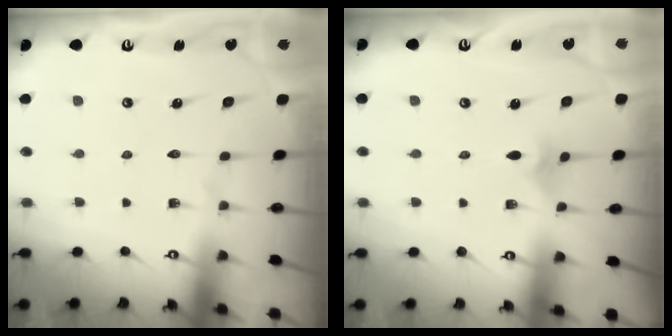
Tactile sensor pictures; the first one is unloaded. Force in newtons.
{"total": 2.5, "press": 2.4, "slide": 0.6}